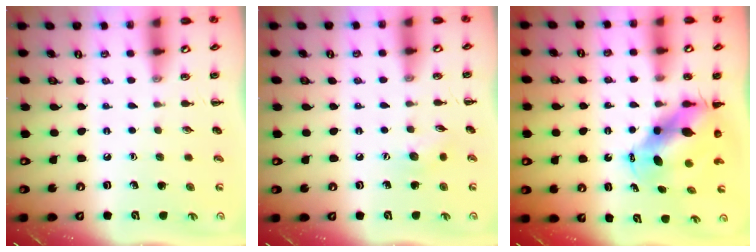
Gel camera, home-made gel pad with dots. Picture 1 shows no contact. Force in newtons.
{"total": 5.5, "press": 5.4, "slide": 1.3}
{"total": 7.2, "press": 7.0, "slide": 1.9}